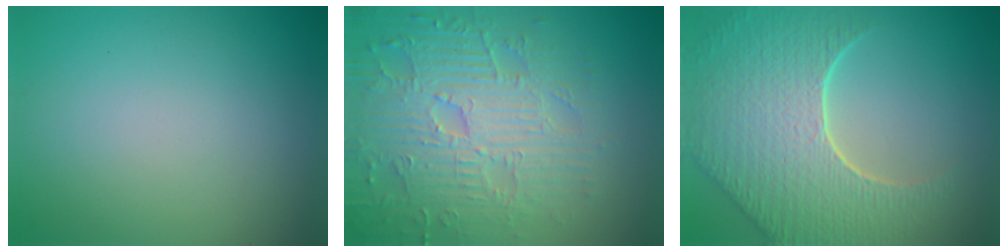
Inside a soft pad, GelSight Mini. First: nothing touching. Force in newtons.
{"total": 7.7, "press": 5.9, "slide": 4.8}
{"total": 8.8, "press": 6.2, "slide": 6.2}